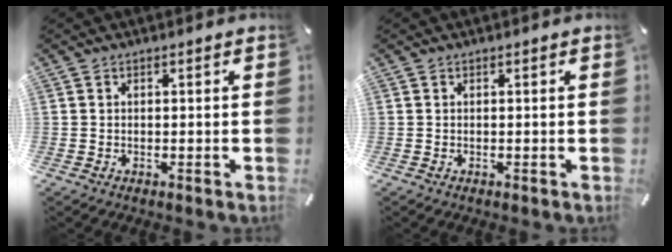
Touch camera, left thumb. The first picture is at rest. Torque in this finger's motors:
{"motor_torque": [-0.15, -0.12, -0.03, 0.02, 0.00]}